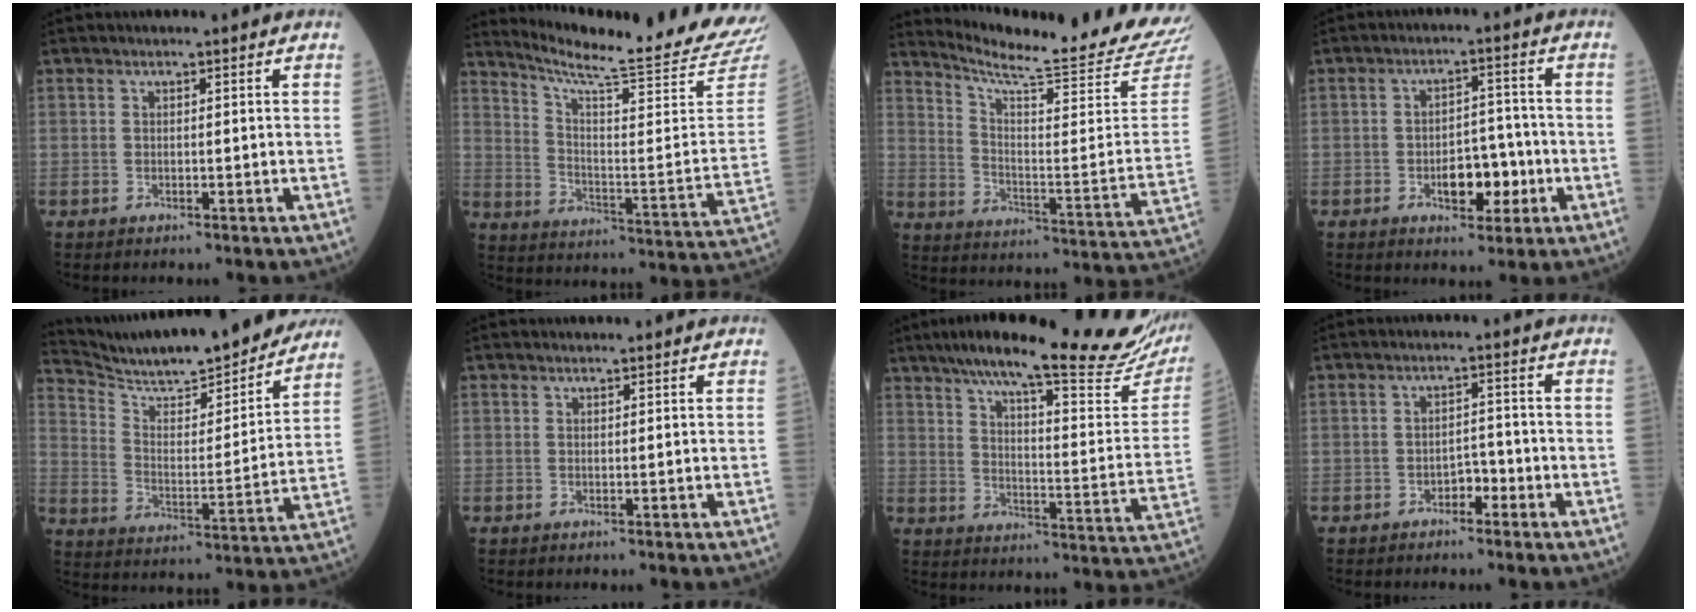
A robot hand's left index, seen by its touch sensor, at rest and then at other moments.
{"total": 24.3, "force": [22.9, -1.1, 8.0], "torque": [-0.137, -0.131, 0.294]}
{"total": 22.4, "force": [21.4, -0.9, 6.6], "torque": [-0.120, -0.129, 0.275]}
{"total": 6.4, "force": [-2.2, 3.3, 5.0], "torque": [-0.074, 0.011, -0.031]}
{"total": 21.8, "force": [19.9, 2.2, 8.6], "torque": [-0.148, -0.021, 0.293]}
{"total": 0.6, "force": [0.5, 0.1, 0.1], "torque": [-0.006, 0.001, 0.008]}
{"total": 29.5, "force": [24.0, 3.1, 16.8], "torque": [-0.241, -0.038, 0.310]}
{"total": 2.4, "force": [-1.6, 1.2, 1.3], "torque": [-0.013, 0.007, -0.029]}